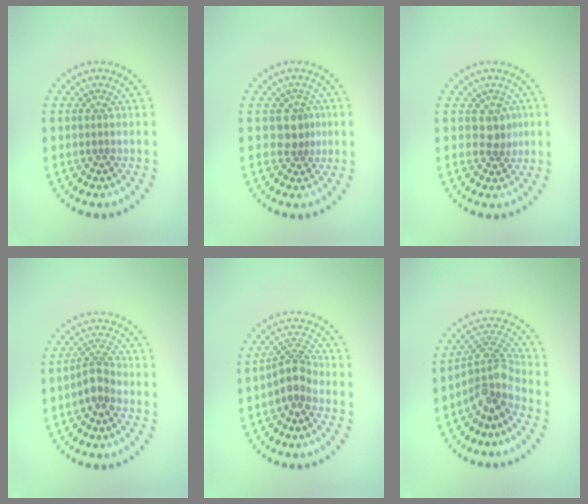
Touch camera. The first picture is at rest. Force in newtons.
{"total": 2.1, "press": 1.7, "slide": 1.2}
{"total": 1.8, "press": 1.5, "slide": 1.0}
{"total": 2.3, "press": 1.9, "slide": 1.4}
{"total": 2.7, "press": 2.0, "slide": 1.8}
{"total": 4.3, "press": 3.1, "slide": 3.0}